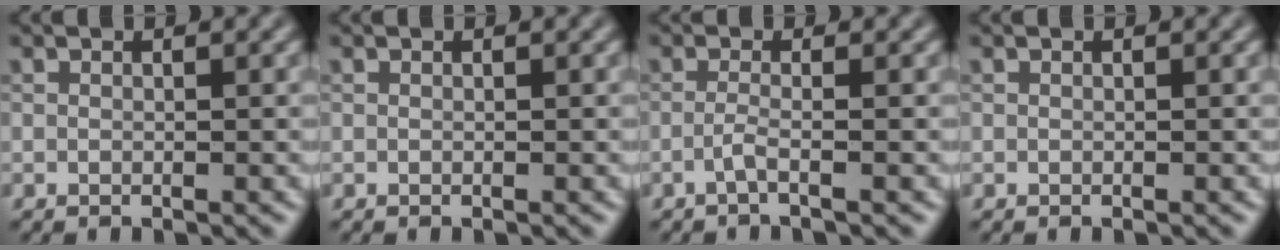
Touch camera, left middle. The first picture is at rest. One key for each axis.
{"total": 0.0}
{"total": 1.6, "fx": -0.6, "fy": 0.3, "fz": 1.4, "tx": -0.025, "ty": 0.000, "tz": -0.020}
{"total": 0.0}